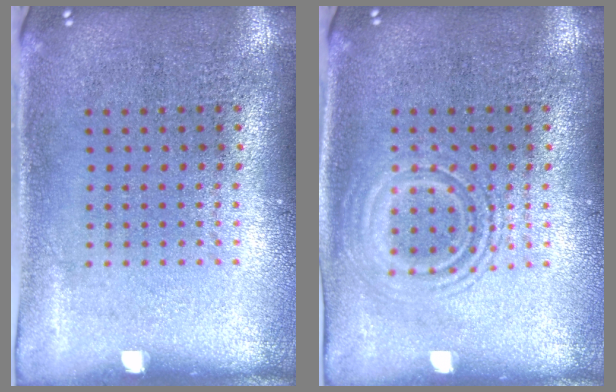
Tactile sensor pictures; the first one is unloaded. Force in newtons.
{"total": 1.4, "press": 1.4, "slide": 0.2}